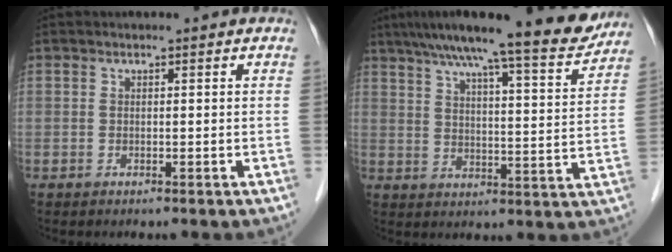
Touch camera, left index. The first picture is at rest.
{"total": 16.9, "force": [14.5, 1.3, 8.7], "torque": [-0.125, -0.005, 0.198]}